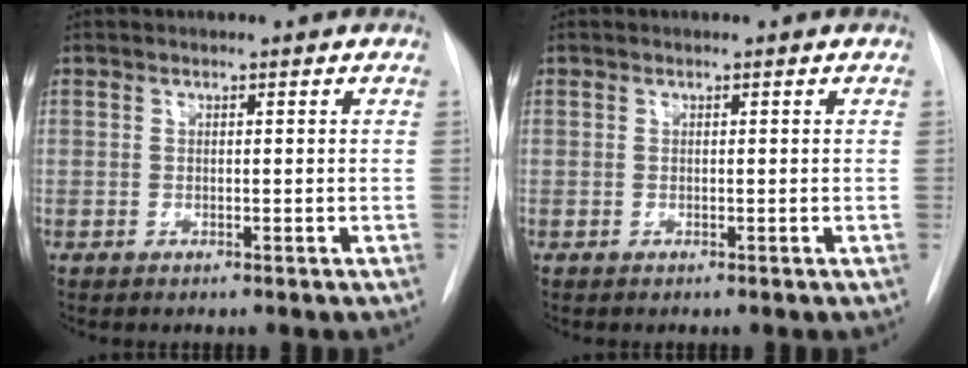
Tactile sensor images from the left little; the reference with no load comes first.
{"total": 0.0}